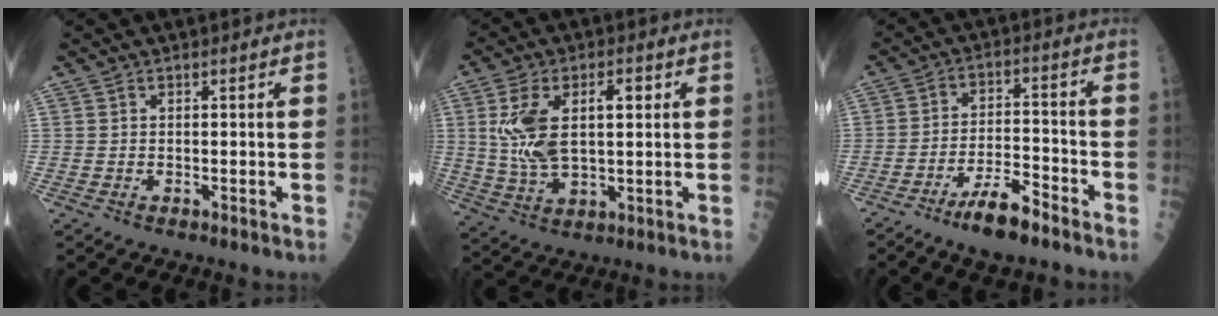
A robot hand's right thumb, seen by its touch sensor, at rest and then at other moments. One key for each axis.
{"total": 13.2, "fx": 2.6, "fy": 6.4, "fz": 11.2, "tx": -0.217, "ty": 0.010, "tz": 0.056}
{"total": 8.9, "fx": -6.2, "fy": 2.3, "fz": 5.9, "tx": -0.103, "ty": 0.042, "tz": -0.106}